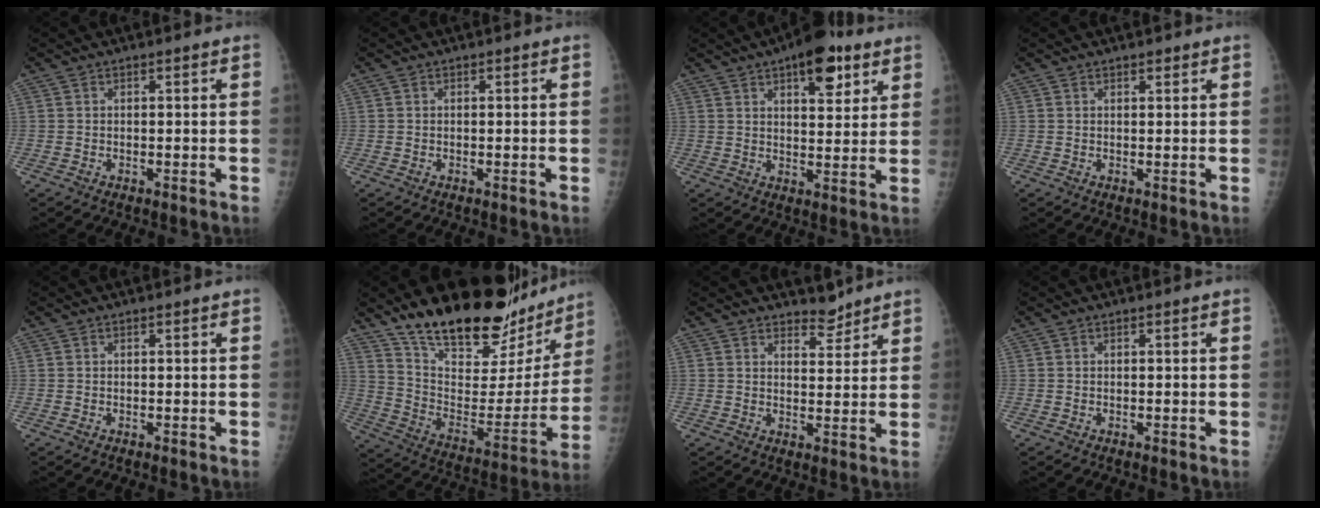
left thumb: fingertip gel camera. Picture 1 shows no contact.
{"total": 0.0}
{"total": 11.2, "force": [6.3, 4.8, 8.0], "torque": [-0.083, -0.024, 0.086]}
{"total": 1.1, "force": [0.9, 0.4, 0.5], "torque": [-0.005, -0.005, 0.012]}
{"total": 0.0}
{"total": 29.4, "force": [22.2, 11.4, 15.5], "torque": [-0.209, -0.087, 0.342]}
{"total": 3.7, "force": [3.4, 1.4, 0.6], "torque": [0.008, -0.029, 0.054]}
{"total": 0.0}